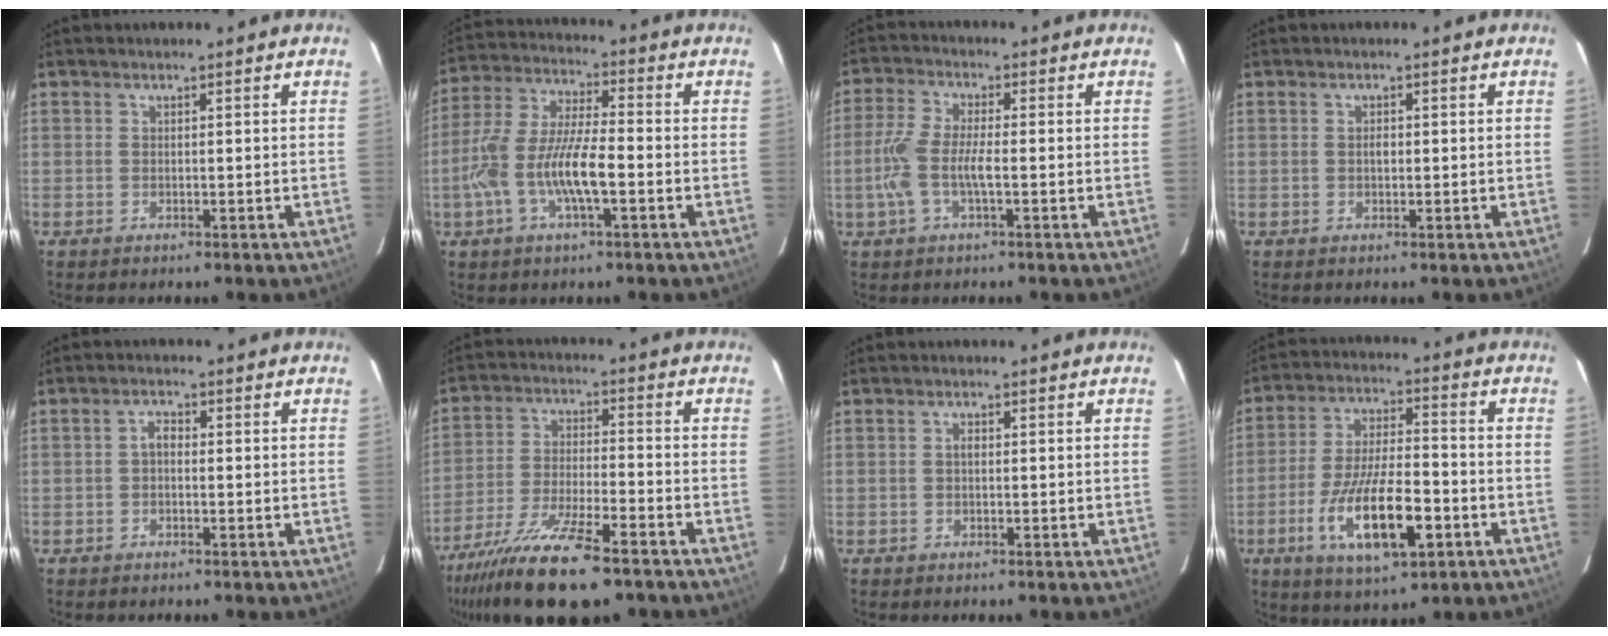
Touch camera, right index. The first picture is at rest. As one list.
[{"total": 12.8, "force": [-3.8, 3.5, 11.7], "torque": [-0.247, 0.001, -0.073]}, {"total": 7.4, "force": [-1.8, 1.8, 6.9], "torque": [-0.154, 0.002, -0.035]}, {"total": 0.9, "force": [0.0, 0.6, 0.7], "torque": [-0.010, 0.003, -0.001]}, {"total": 1.6, "force": [-0.4, 1.0, 1.2], "torque": [-0.024, 0.008, -0.010]}, {"total": 18.7, "force": [-14.3, 4.1, 11.4], "torque": [-0.233, -0.043, -0.251]}, {"total": 0.7, "force": [-0.1, 0.4, 0.6], "torque": [-0.010, 0.004, -0.002]}, {"total": 15.5, "force": [-6.1, 4.9, 13.4], "torque": [-0.266, -0.017, -0.101]}]